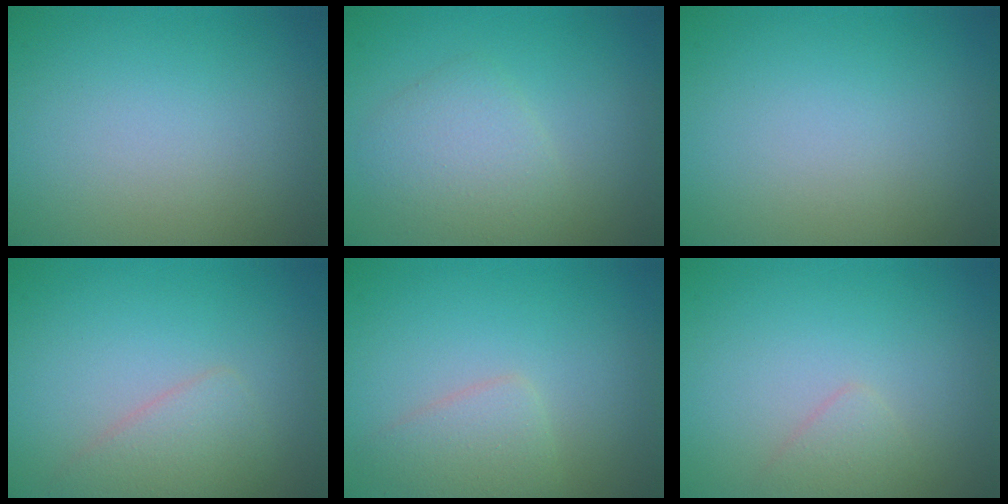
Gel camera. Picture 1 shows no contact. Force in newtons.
{"total": 2.8, "press": 2.8, "slide": 0.1}
{"total": 0.0}
{"total": 2.5, "press": 2.5, "slide": 0.1}
{"total": 2.4, "press": 2.4, "slide": 0.1}
{"total": 1.2, "press": 1.2, "slide": 0.1}